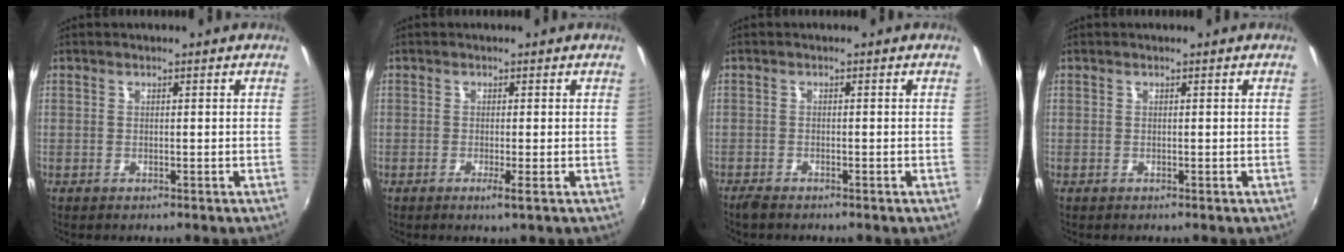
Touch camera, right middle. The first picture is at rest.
{"total": 1.3, "force": [-0.5, -0.3, 1.2], "torque": [-0.023, -0.006, -0.011]}
{"total": 1.9, "force": [-1.7, 0.5, 0.7], "torque": [-0.019, -0.008, -0.036]}
{"total": 0.0}